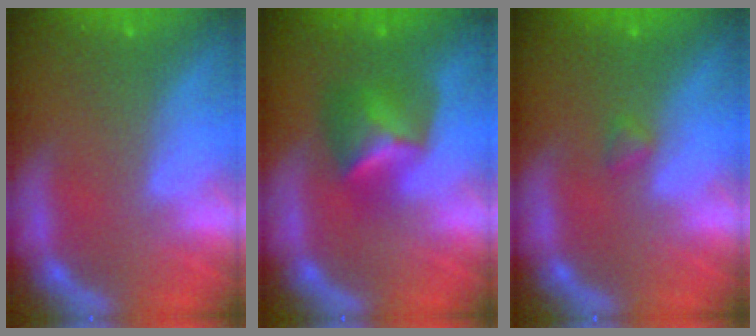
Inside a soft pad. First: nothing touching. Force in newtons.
{"total": 4.4}
{"total": 0.9}